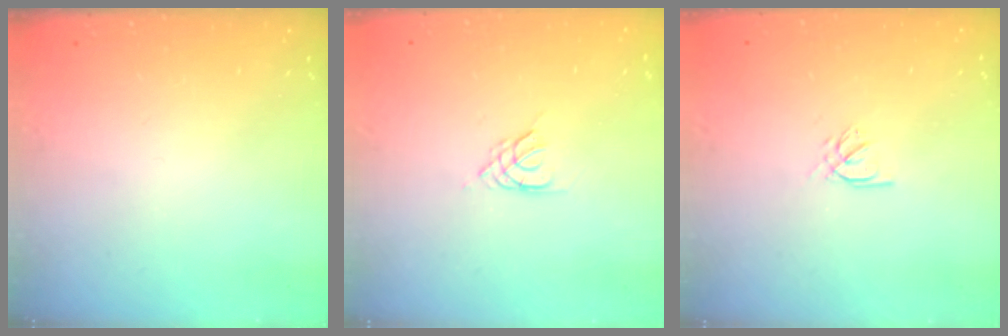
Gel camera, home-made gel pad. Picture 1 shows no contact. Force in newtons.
{"total": 2.1, "press": 2.1, "slide": 0.4}
{"total": 2.1, "press": 2.0, "slide": 0.5}